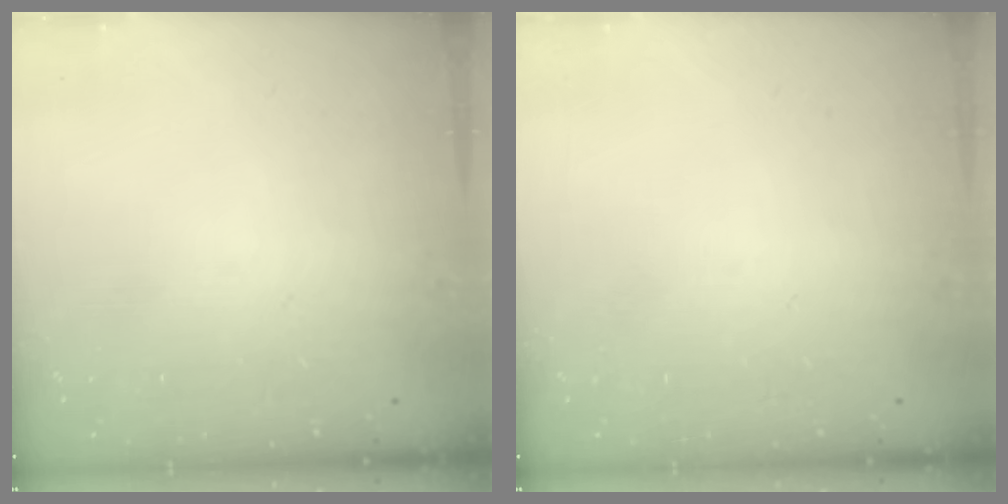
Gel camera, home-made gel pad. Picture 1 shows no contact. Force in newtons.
{"total": 0.0}